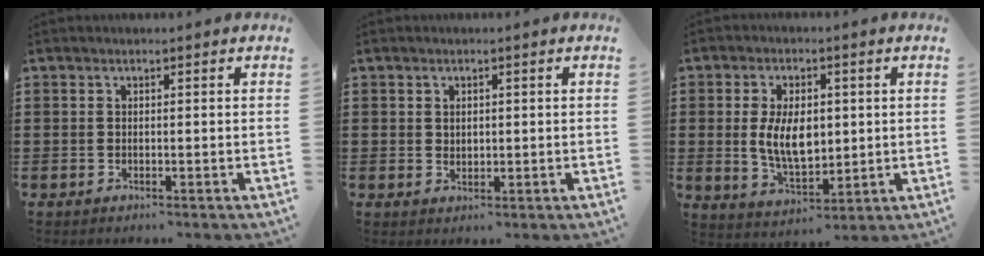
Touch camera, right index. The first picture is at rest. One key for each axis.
{"total": 1.0, "fx": 0.6, "fy": 0.8, "fz": 0.5, "tx": -0.011, "ty": 0.003, "tz": 0.011}
{"total": 8.1, "fx": 0.5, "fy": 4.6, "fz": 6.7, "tx": -0.127, "ty": 0.002, "tz": 0.003}